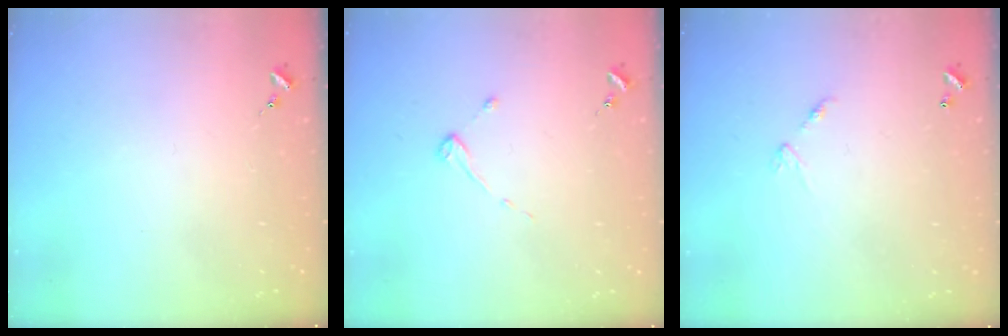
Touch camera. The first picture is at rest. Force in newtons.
{"total": 2.7, "press": 2.7, "slide": 0.3}
{"total": 5.8, "press": 5.8, "slide": 0.4}